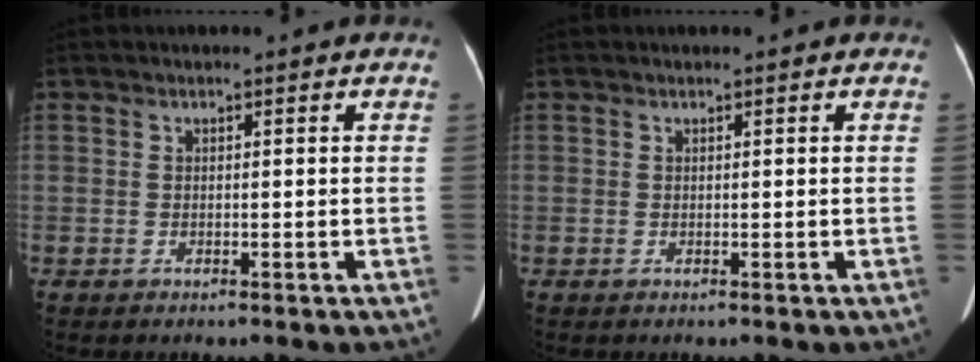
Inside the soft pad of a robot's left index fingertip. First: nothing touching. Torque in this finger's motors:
{"motor_torque": [-0.26, -0.13, -0.03, 0.00]}